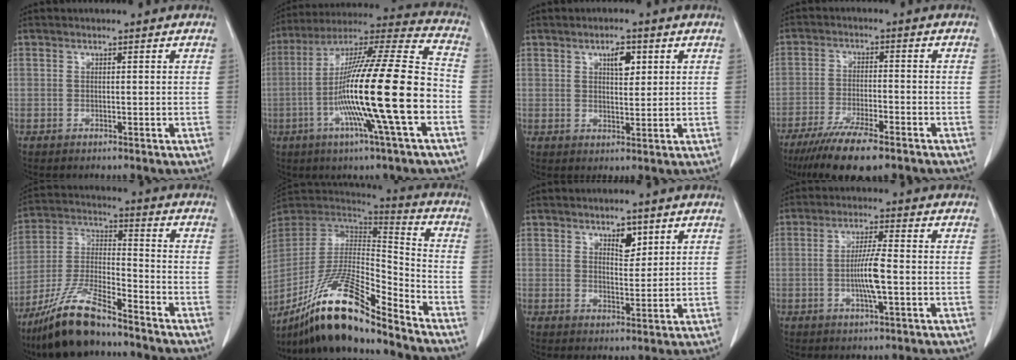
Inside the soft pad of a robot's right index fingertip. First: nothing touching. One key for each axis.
{"total": 22.3, "fx": -5.9, "fy": 0.0, "fz": 21.5, "tx": -0.380, "ty": -0.012, "tz": -0.115}
{"total": 3.5, "fx": 1.5, "fy": 1.5, "fz": 2.8, "tx": -0.044, "ty": 0.000, "tz": 0.025}
{"total": 11.2, "fx": -8.2, "fy": 1.8, "fz": 7.4, "tx": -0.123, "ty": -0.025, "tz": -0.132}
{"total": 13.1, "fx": -10.3, "fy": 2.1, "fz": 7.9, "tx": -0.167, "ty": -0.015, "tz": -0.192}
{"total": 18.2, "fx": -14.1, "fy": 1.7, "fz": 11.4, "tx": -0.234, "ty": -0.003, "tz": -0.260}
{"total": 3.2, "fx": 1.9, "fy": 1.5, "fz": 2.0, "tx": -0.029, "ty": -0.005, "tz": 0.034}
{"total": 5.7, "fx": -1.1, "fy": 0.1, "fz": 5.6, "tx": -0.109, "ty": -0.004, "tz": -0.022}